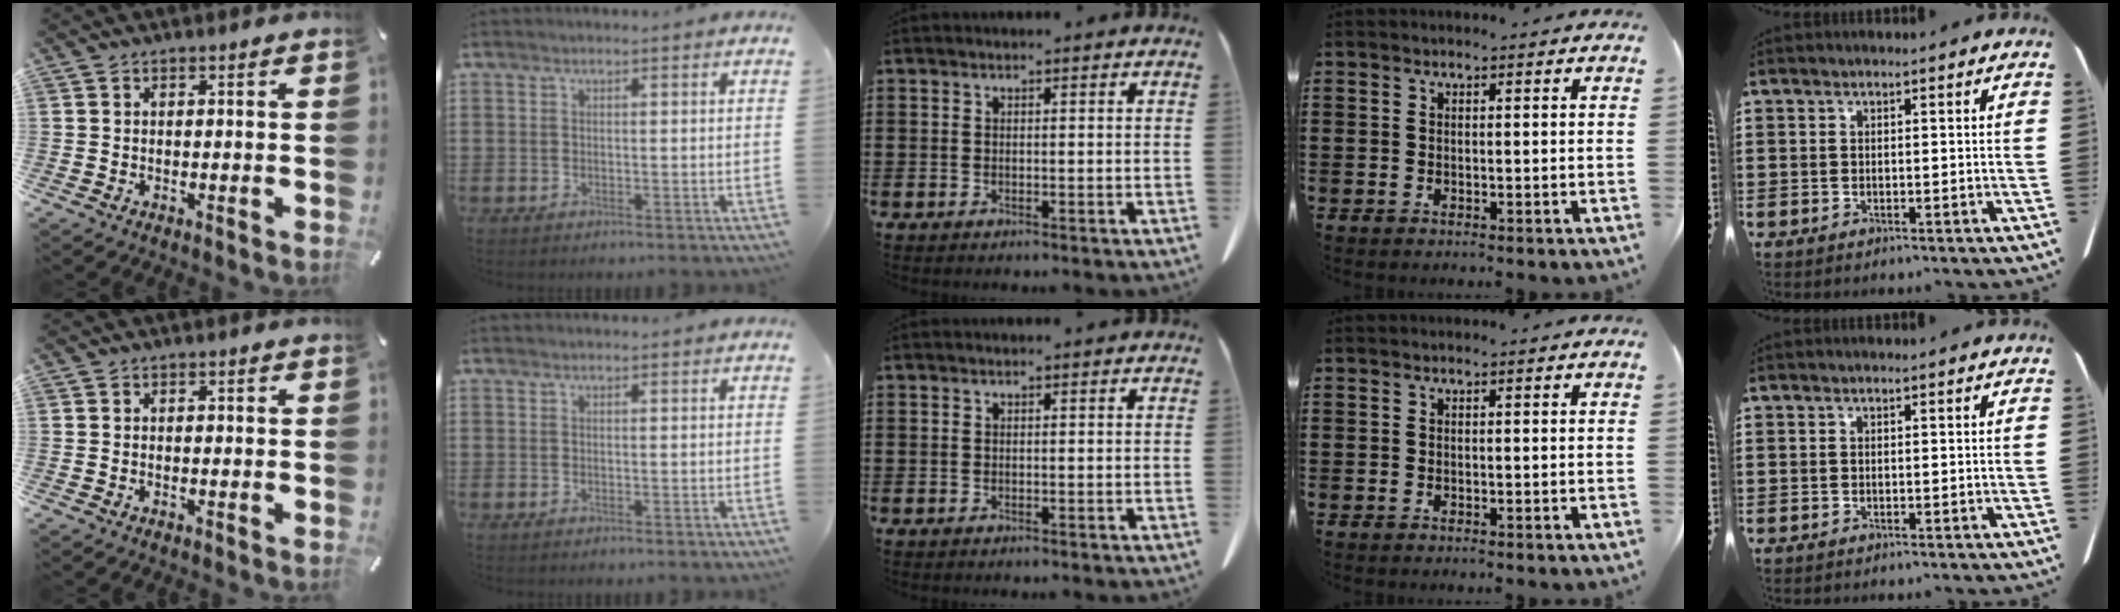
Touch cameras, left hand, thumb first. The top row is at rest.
{"thumb": {"total": 0.5, "force": [-0.2, 0.3, 0.4], "torque": [-0.007, -0.001, -0.005]}}